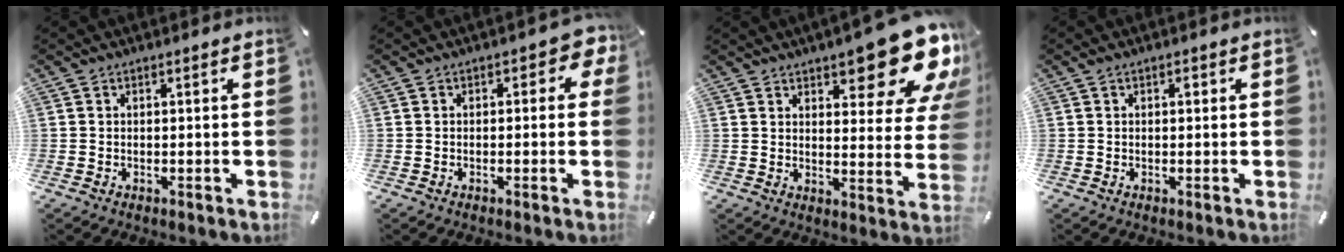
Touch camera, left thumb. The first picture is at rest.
{"total": 3.1, "force": [0.1, 1.8, 2.5], "torque": [-0.033, 0.003, -0.002]}
{"total": 16.1, "force": [10.8, 5.8, 10.4], "torque": [-0.120, -0.083, 0.179]}
{"total": 1.2, "force": [0.4, 0.7, 0.9], "torque": [-0.020, 0.005, 0.005]}